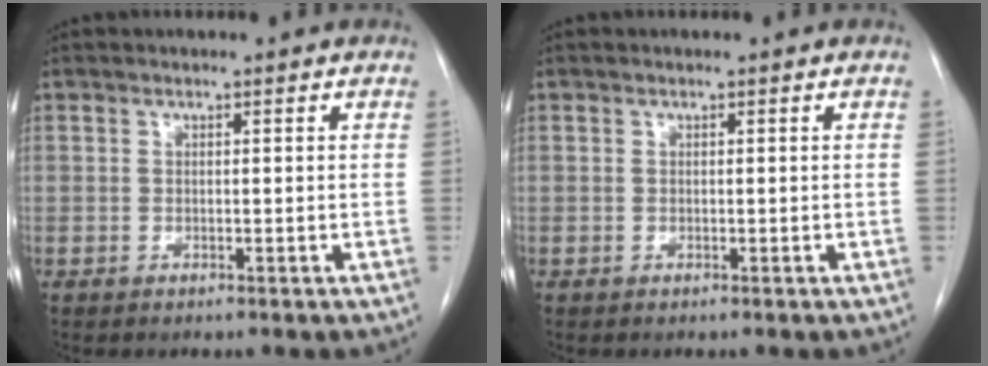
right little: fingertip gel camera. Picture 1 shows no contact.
{"total": 0.0}